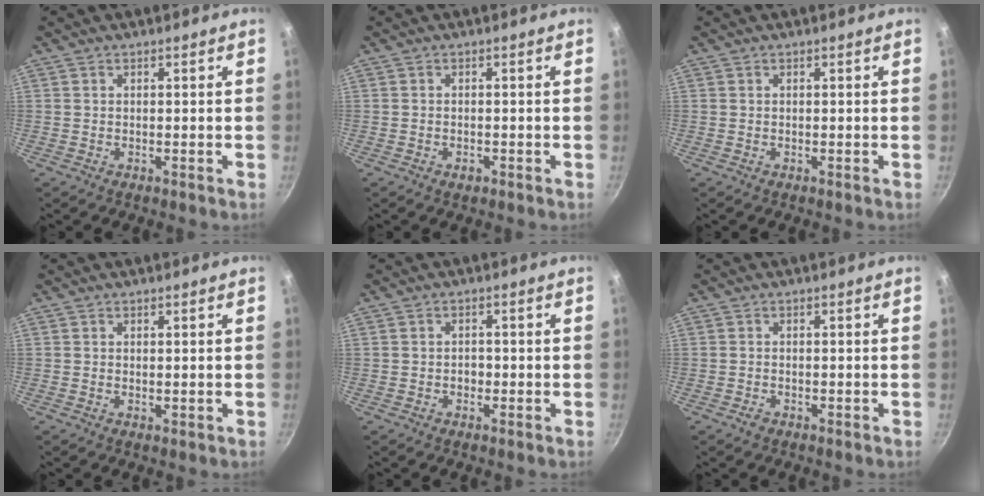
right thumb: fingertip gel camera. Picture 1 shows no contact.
{"total": 1.3, "force": [-0.7, 0.9, 0.8], "torque": [-0.013, 0.003, -0.011]}
{"total": 0.0}
{"total": 0.5, "force": [0.3, 0.3, 0.4], "torque": [-0.003, -0.007, 0.002]}
{"total": 1.8, "force": [-0.5, 1.4, 0.9], "torque": [-0.006, 0.008, -0.008]}
{"total": 1.1, "force": [-0.7, 0.7, 0.5], "torque": [-0.013, 0.003, -0.014]}